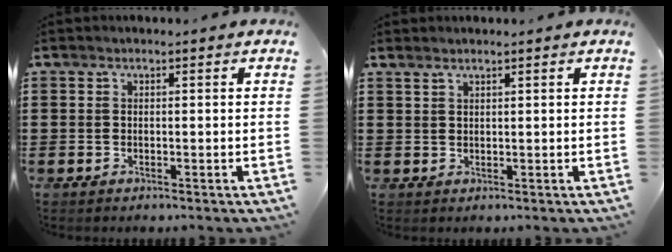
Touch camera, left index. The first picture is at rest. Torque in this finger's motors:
{"motor_torque": [1.88, -0.26, 0.56, 0.14]}